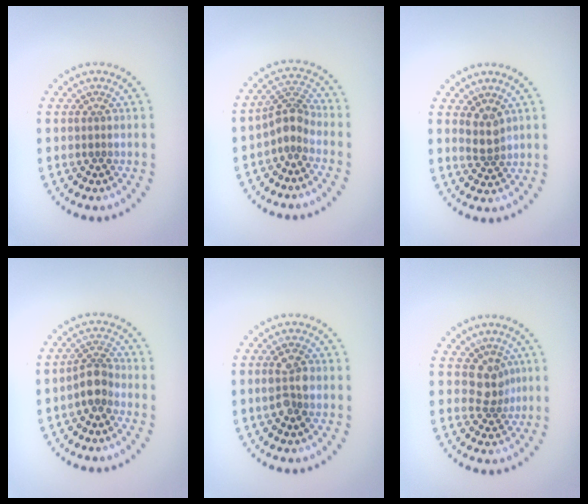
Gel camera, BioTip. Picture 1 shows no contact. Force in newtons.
{"total": 2.7, "press": 2.1, "slide": 1.8}
{"total": 2.0, "press": 1.7, "slide": 1.1}
{"total": 2.4, "press": 2.0, "slide": 1.4}
{"total": 2.5, "press": 2.5, "slide": 0.5}
{"total": 2.5, "press": 1.9, "slide": 1.7}